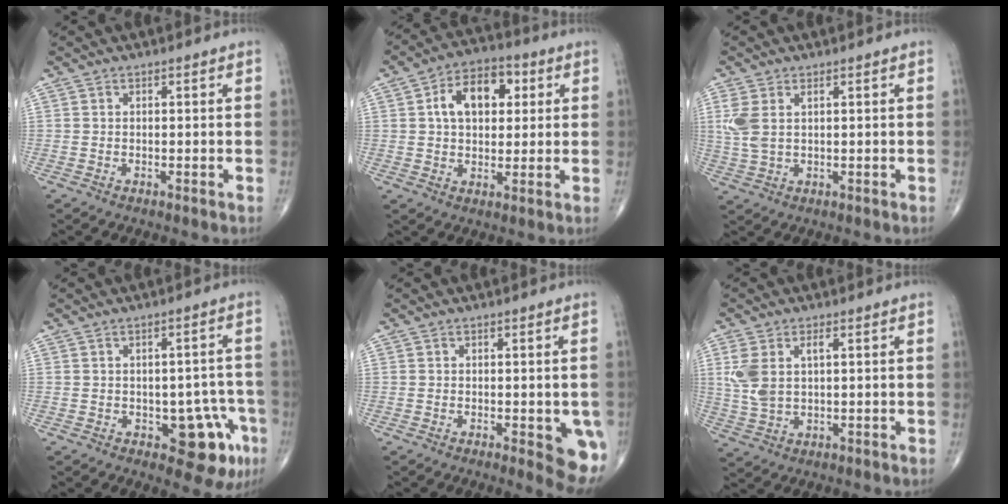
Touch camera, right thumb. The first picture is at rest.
{"total": 11.5, "force": [2.9, 7.3, 8.4], "torque": [-0.109, 0.011, 0.040]}
{"total": 5.1, "force": [1.5, 2.6, 4.1], "torque": [-0.111, 0.008, 0.038]}
{"total": 9.4, "force": [-3.7, 4.9, 7.1], "torque": [-0.048, 0.018, -0.039]}
{"total": 7.4, "force": [-2.0, 2.4, 6.7], "torque": [-0.058, -0.012, -0.022]}
{"total": 7.4, "force": [1.8, 3.8, 6.1], "torque": [-0.142, 0.005, 0.043]}